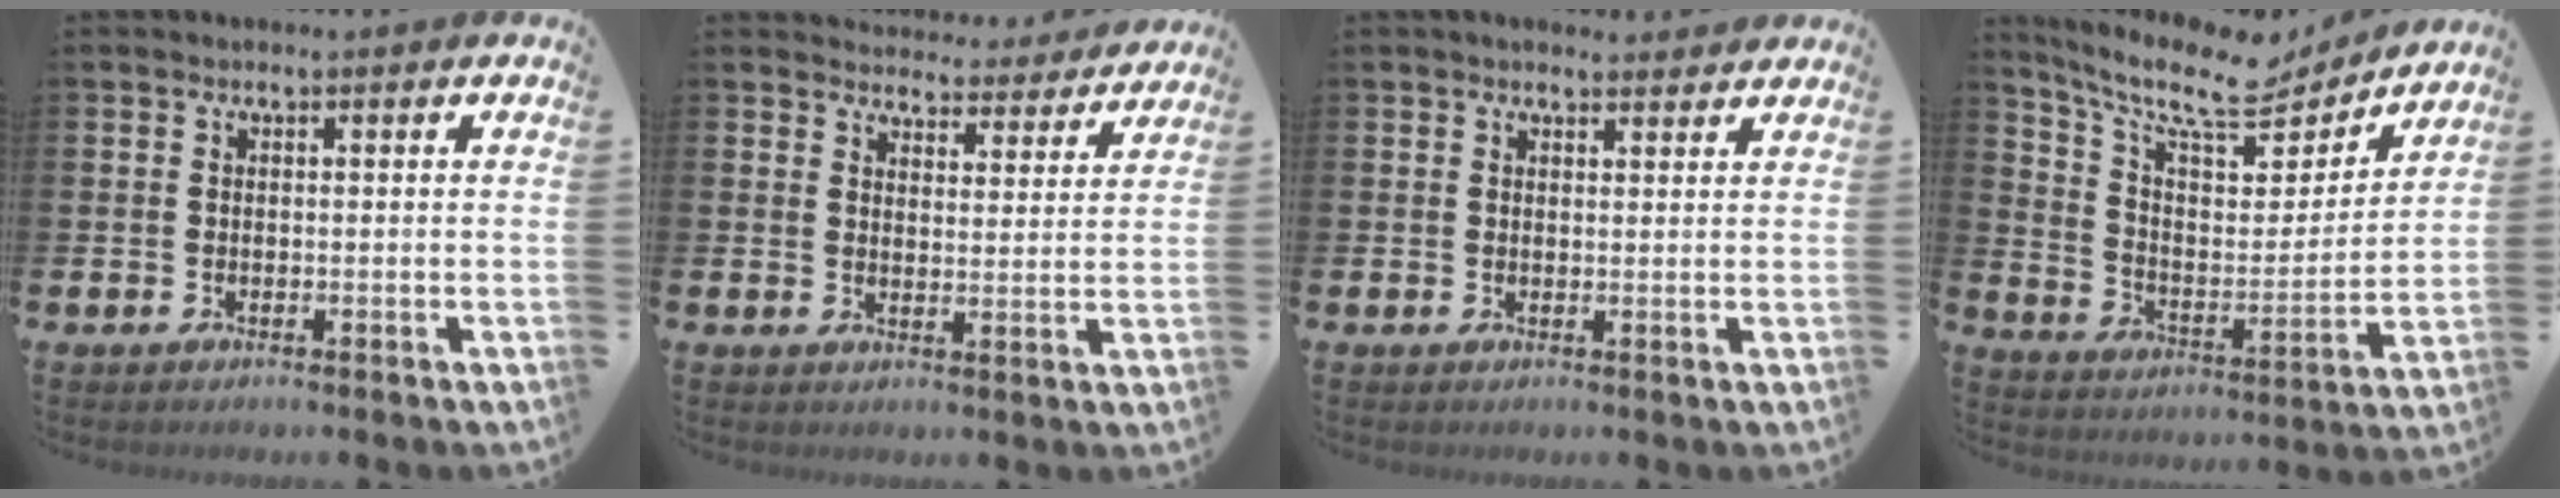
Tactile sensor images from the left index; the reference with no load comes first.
{"total": 4.3, "force": [4.2, 0.8, 0.0], "torque": [-0.007, -0.036, 0.071]}
{"total": 2.1, "force": [2.0, 0.5, 0.2], "torque": [0.001, -0.008, 0.035]}
{"total": 10.7, "force": [8.8, 3.4, 4.9], "torque": [-0.117, -0.058, 0.146]}